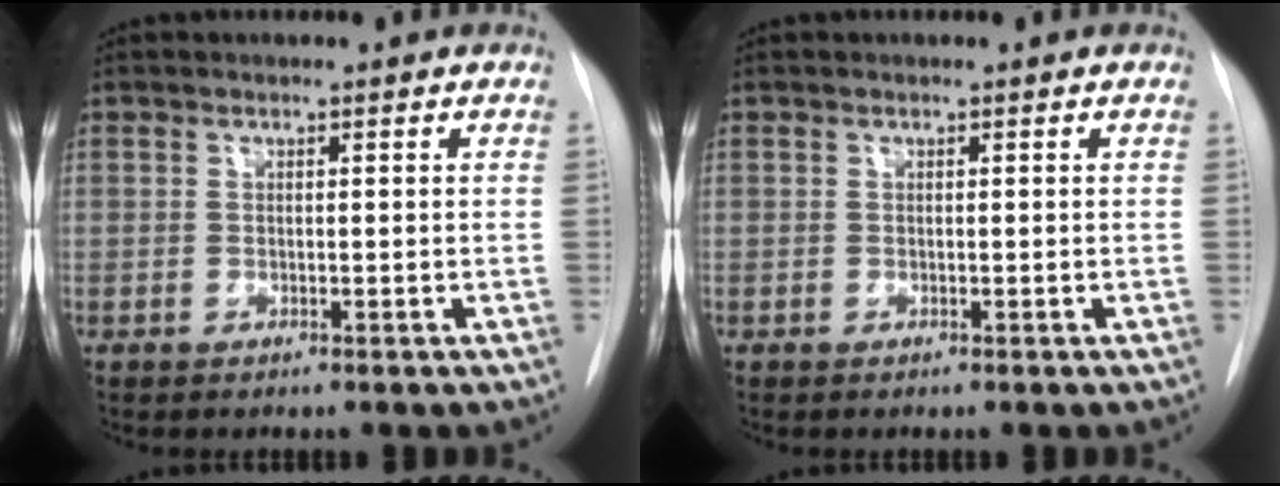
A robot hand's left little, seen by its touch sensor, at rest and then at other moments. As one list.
[{"total": 0.0}]